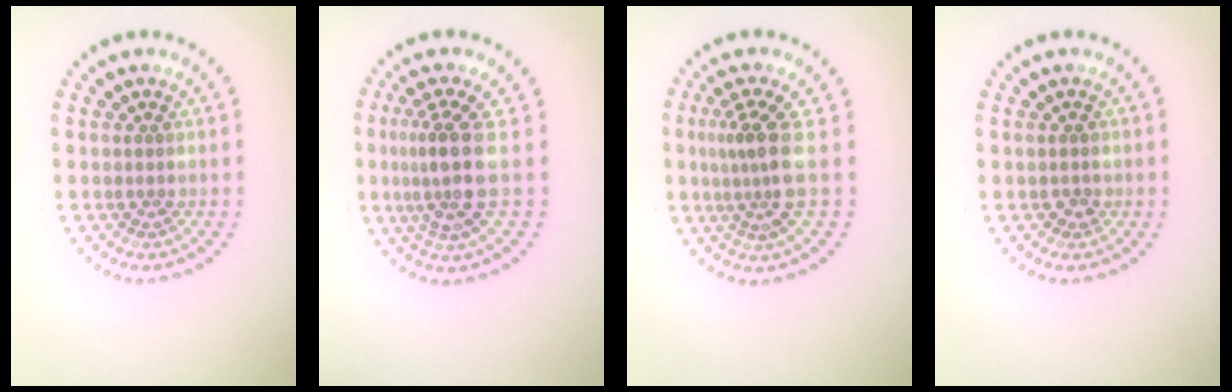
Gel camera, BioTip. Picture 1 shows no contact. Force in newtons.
{"total": 3.9, "press": 2.9, "slide": 2.6}
{"total": 3.3, "press": 2.3, "slide": 2.4}
{"total": 0.9, "press": 0.8, "slide": 0.2}